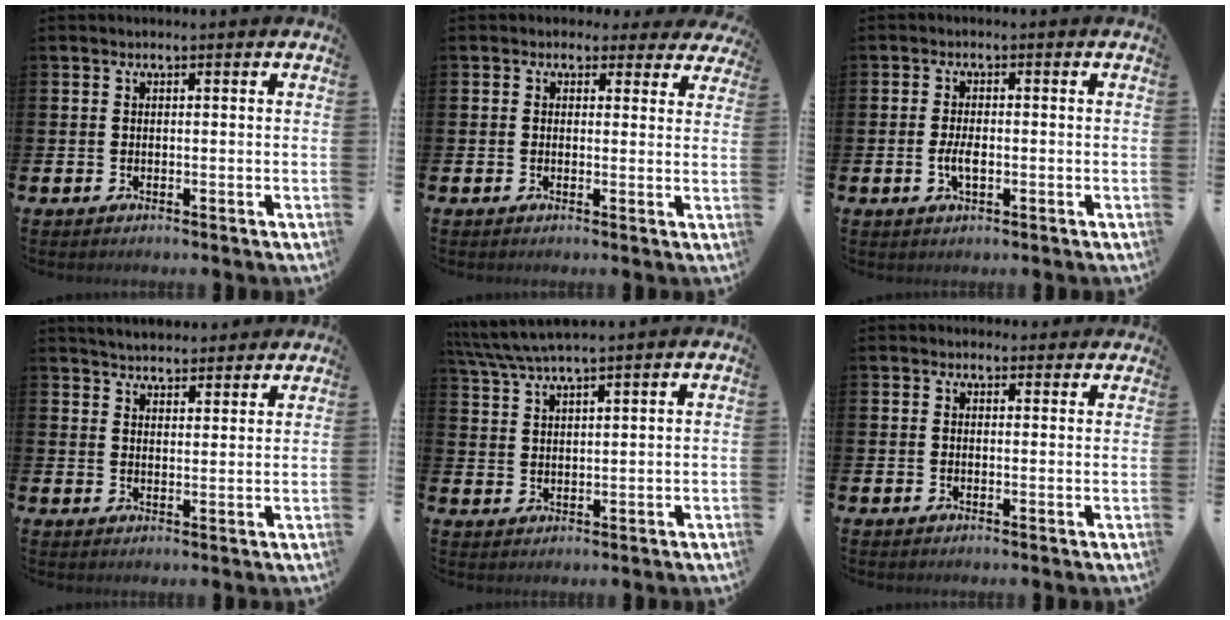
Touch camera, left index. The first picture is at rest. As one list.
[{"total": 2.2, "force": [1.6, 1.5, 0.0], "torque": [0.002, -0.008, 0.022]}, {"total": 2.7, "force": [-0.5, 1.2, 2.4], "torque": [-0.037, -0.003, -0.010]}, {"total": 4.2, "force": [4.2, 0.6, -0.2], "torque": [-0.004, -0.023, 0.074]}, {"total": 4.5, "force": [4.1, -0.1, 1.7], "torque": [-0.045, -0.015, 0.075]}, {"total": 1.6, "force": [1.4, 0.7, -0.1], "torque": [0.020, -0.005, 0.022]}]